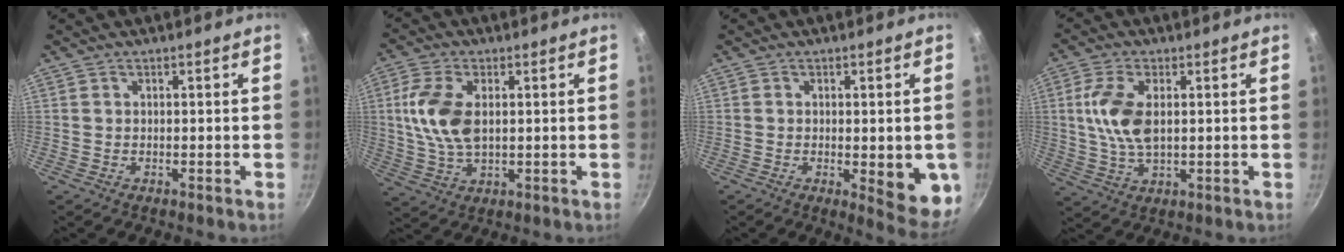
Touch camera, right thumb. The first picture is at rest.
{"total": 10.2, "force": [1.5, 5.6, 8.3], "torque": [-0.168, -0.001, 0.030]}
{"total": 9.7, "force": [-1.6, 3.2, 9.0], "torque": [-0.091, -0.010, -0.014]}
{"total": 9.2, "force": [1.4, 4.6, 7.8], "torque": [-0.155, 0.000, 0.027]}